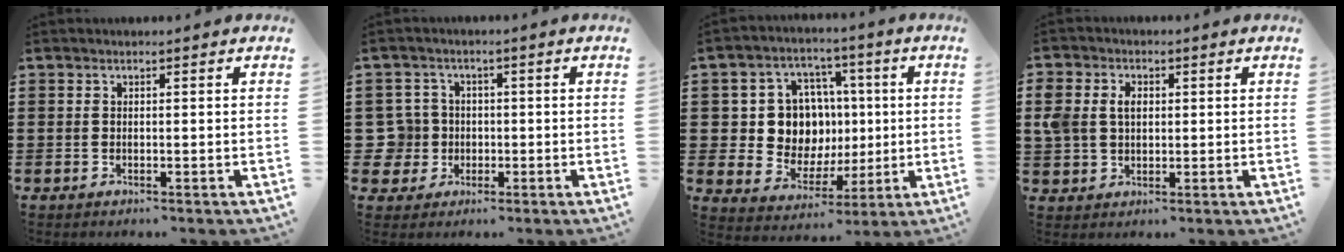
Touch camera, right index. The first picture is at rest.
{"total": 5.4, "force": [-0.5, 5.2, 1.1], "torque": [-0.064, 0.009, -0.015]}
{"total": 10.8, "force": [1.0, 9.7, 4.7], "torque": [-0.112, 0.010, 0.028]}
{"total": 4.5, "force": [1.0, 3.5, 2.8], "torque": [-0.072, 0.010, 0.014]}